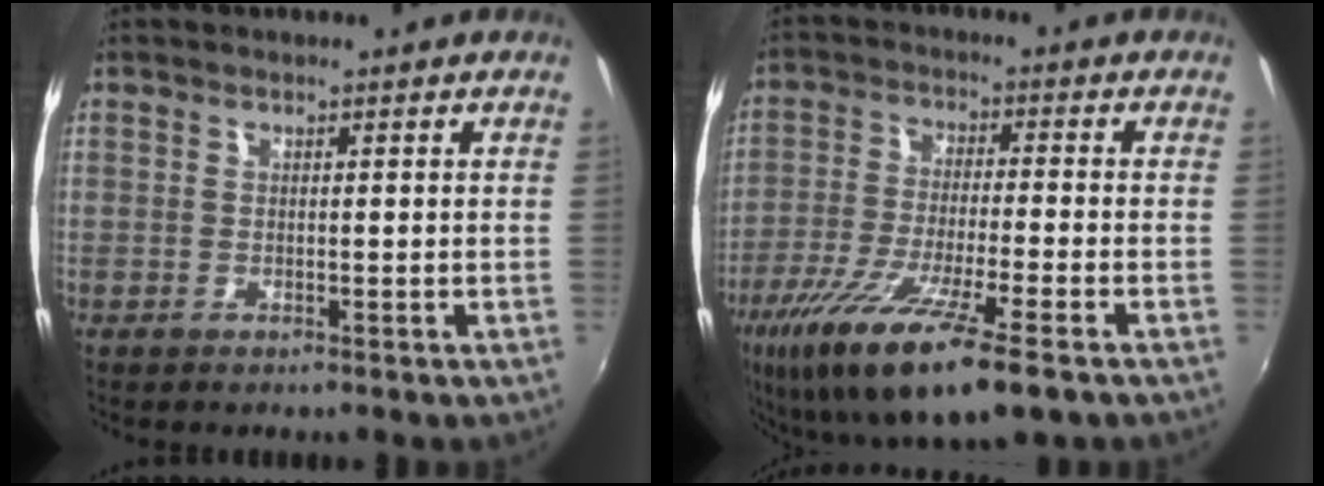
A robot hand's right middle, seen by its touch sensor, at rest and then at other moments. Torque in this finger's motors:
{"motor_torque": [1.51, -0.63, 0.49, 0.21]}